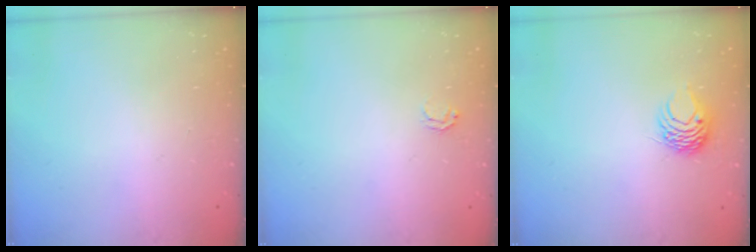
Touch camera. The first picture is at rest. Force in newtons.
{"total": 2.5, "press": 2.5, "slide": 0.2}
{"total": 5.4, "press": 5.4, "slide": 0.5}